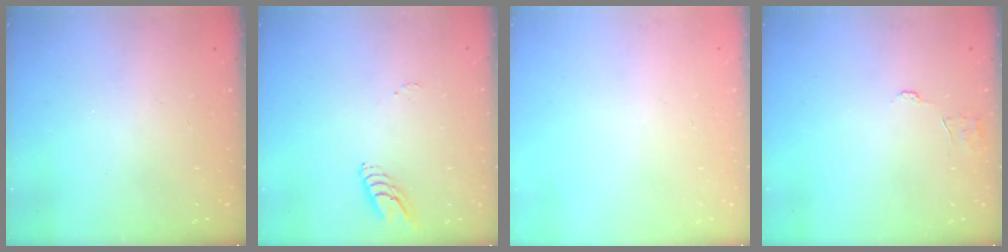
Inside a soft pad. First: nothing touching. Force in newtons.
{"total": 5.9, "press": 5.8, "slide": 0.7}
{"total": 0.0}
{"total": 4.2, "press": 4.1, "slide": 0.2}